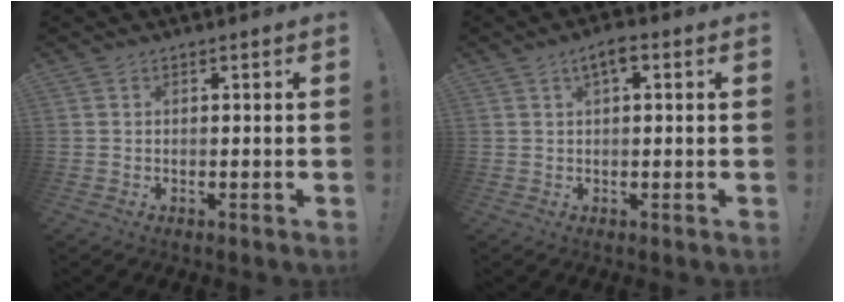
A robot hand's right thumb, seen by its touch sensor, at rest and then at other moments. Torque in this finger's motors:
{"motor_torque": [0.00, -0.01, 0.07, 0.03, 0.02]}